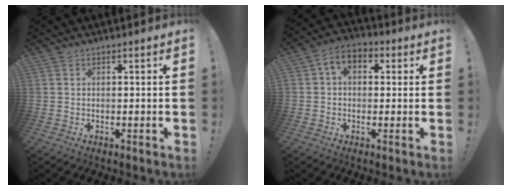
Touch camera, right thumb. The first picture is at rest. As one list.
[{"total": 6.4, "force": [1.2, 4.5, 4.4], "torque": [-0.076, 0.007, 0.028]}]